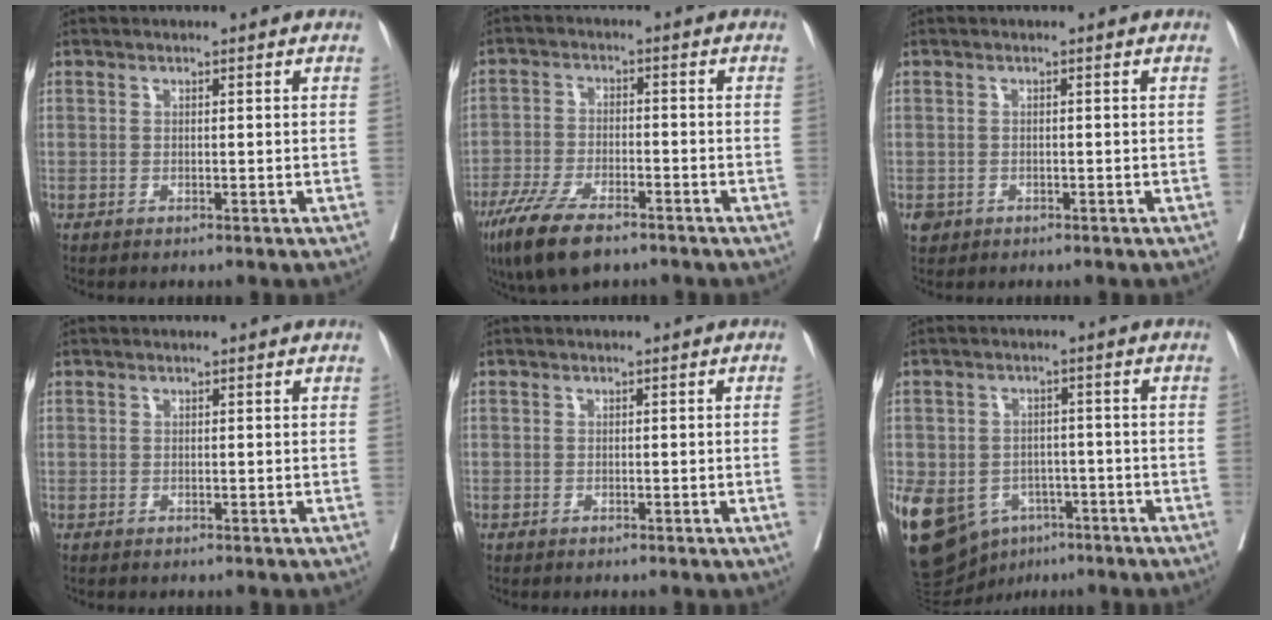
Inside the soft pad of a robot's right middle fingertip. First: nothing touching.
{"total": 10.2, "force": [-7.1, 2.9, 6.7], "torque": [-0.129, -0.021, -0.122]}
{"total": 1.3, "force": [-0.9, 0.9, 0.5], "torque": [-0.013, 0.001, -0.011]}
{"total": 0.0}
{"total": 1.1, "force": [-0.1, -0.1, 1.1], "torque": [-0.016, 0.003, 0.002]}
{"total": 23.2, "force": [-10.1, 17.4, 11.6], "torque": [-0.342, -0.019, -0.144]}